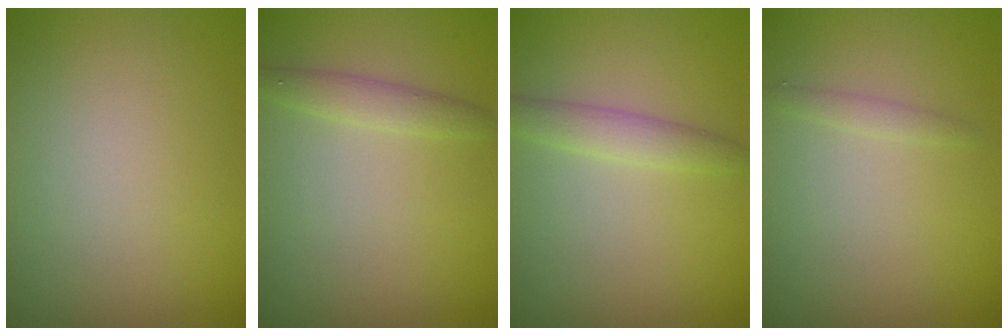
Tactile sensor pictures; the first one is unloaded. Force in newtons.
{"total": 1.6, "press": 1.6, "slide": 0.0}
{"total": 2.0, "press": 2.0, "slide": 0.0}
{"total": 0.8, "press": 0.8, "slide": 0.1}